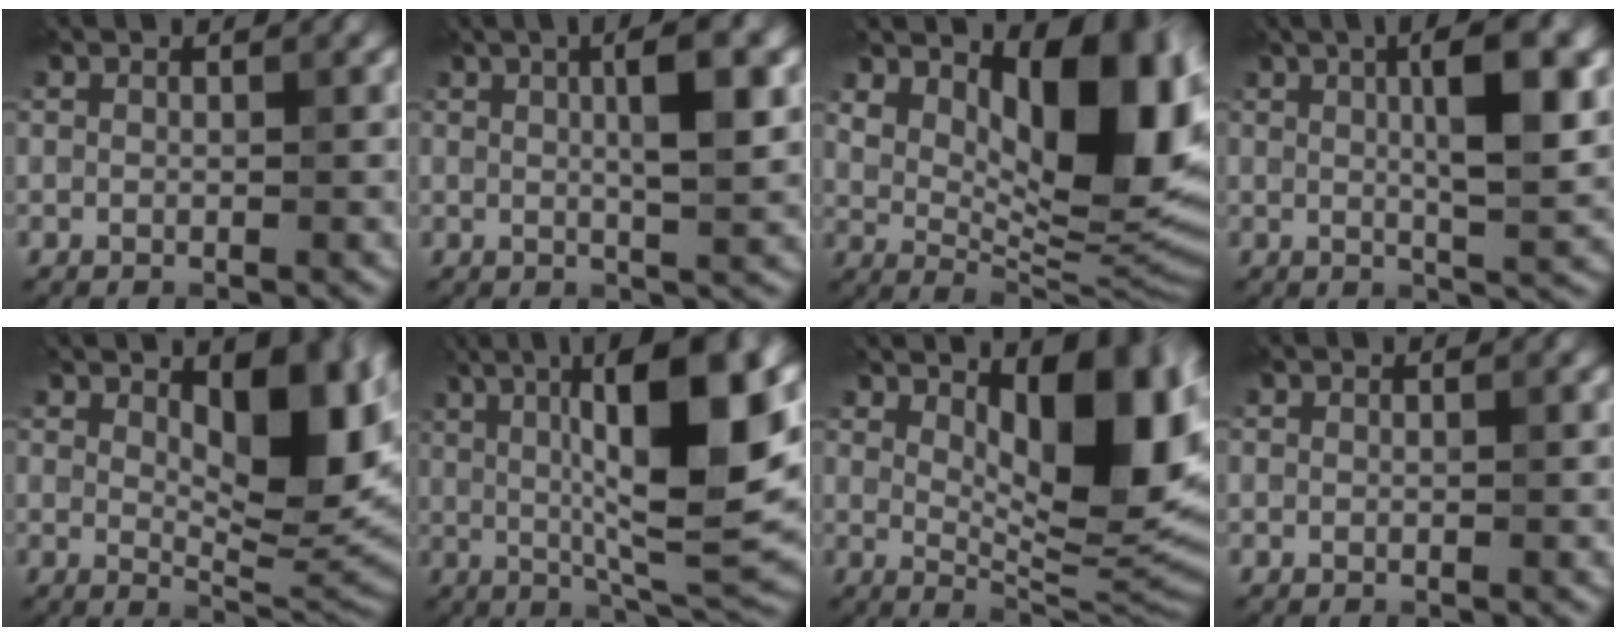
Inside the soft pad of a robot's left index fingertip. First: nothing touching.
{"total": 5.9, "force": [1.4, 1.4, 5.6], "torque": [-0.079, 0.012, 0.020]}
{"total": 13.2, "force": [4.2, 6.4, 10.7], "torque": [-0.136, -0.009, 0.080]}
{"total": 7.7, "force": [1.8, 1.8, 7.2], "torque": [-0.101, 0.010, 0.026]}
{"total": 9.0, "force": [2.9, 3.6, 7.7], "torque": [-0.109, -0.007, 0.049]}
{"total": 14.3, "force": [3.4, 3.5, 13.4], "torque": [-0.200, 0.014, 0.053]}
{"total": 12.0, "force": [4.0, 4.7, 10.3], "torque": [-0.132, 0.000, 0.067]}
{"total": 0.0}